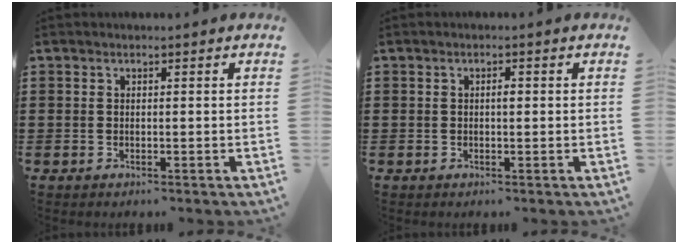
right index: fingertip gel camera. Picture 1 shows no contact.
{"total": 1.2, "force": [0.1, 0.4, 1.1], "torque": [-0.022, 0.000, 0.000]}